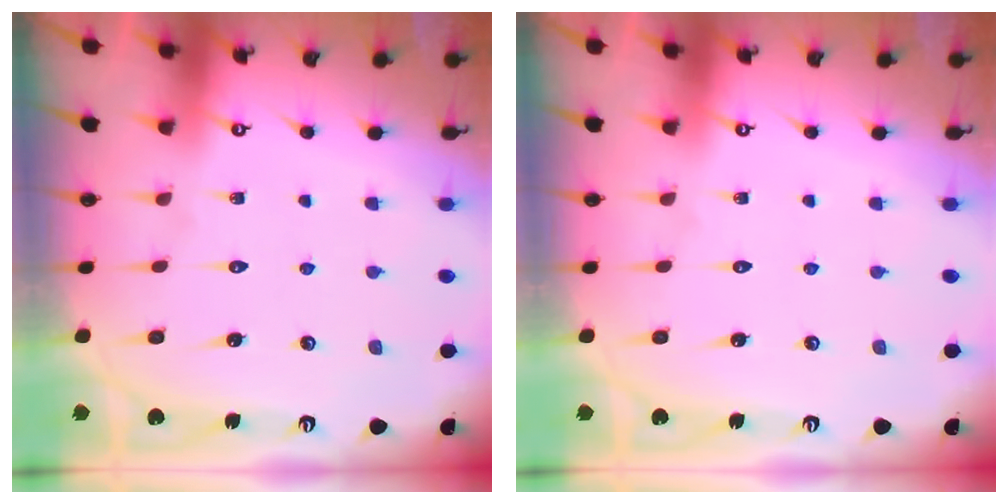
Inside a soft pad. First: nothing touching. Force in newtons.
{"total": 0.0}